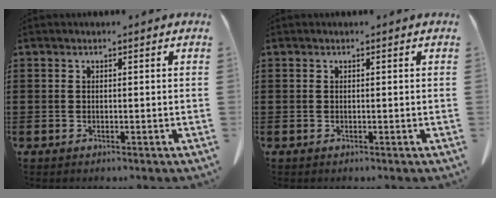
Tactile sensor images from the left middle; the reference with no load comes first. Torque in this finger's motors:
{"motor_torque": [0.01, 0.01, 0.00, 0.01]}